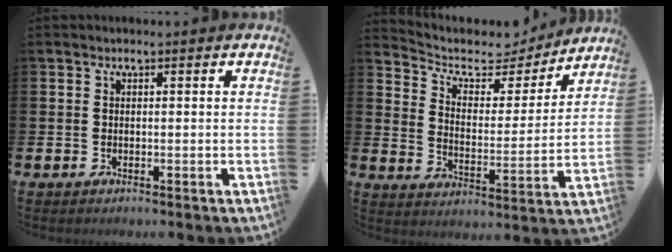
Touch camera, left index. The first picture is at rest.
{"total": 6.4, "force": [5.7, 2.8, 1.4], "torque": [-0.061, -0.045, 0.092]}